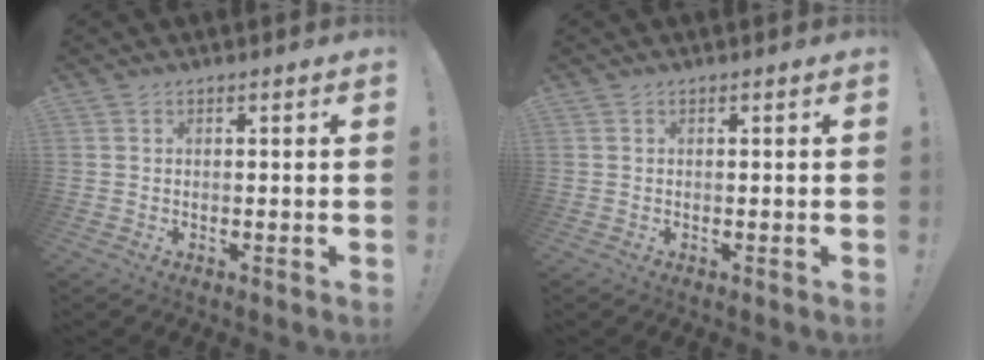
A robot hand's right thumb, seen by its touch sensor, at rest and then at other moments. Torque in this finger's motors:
{"motor_torque": [0.00, 0.00, 0.00, 0.00, 0.00]}